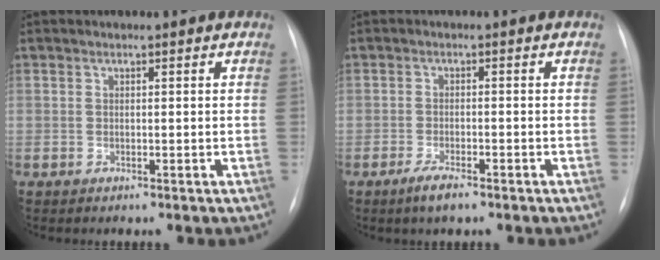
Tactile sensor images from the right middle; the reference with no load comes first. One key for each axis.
{"total": 3.0, "fx": -2.1, "fy": 0.5, "fz": 2.1, "tx": -0.051, "ty": -0.007, "tz": -0.037}